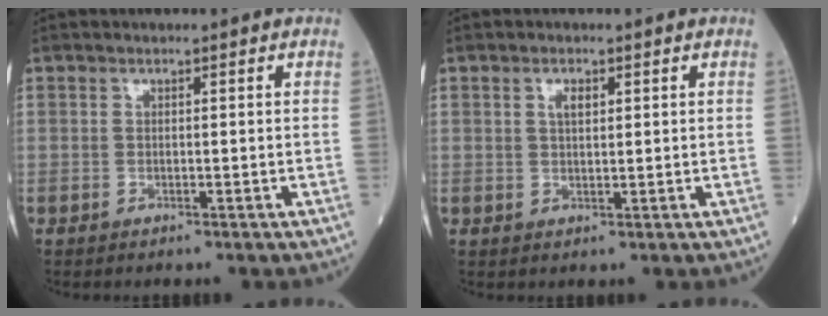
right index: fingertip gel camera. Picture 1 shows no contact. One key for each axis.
{"total": 2.0, "fx": 0.9, "fy": 0.8, "fz": 1.7, "tx": -0.031, "ty": 0.001, "tz": 0.015}